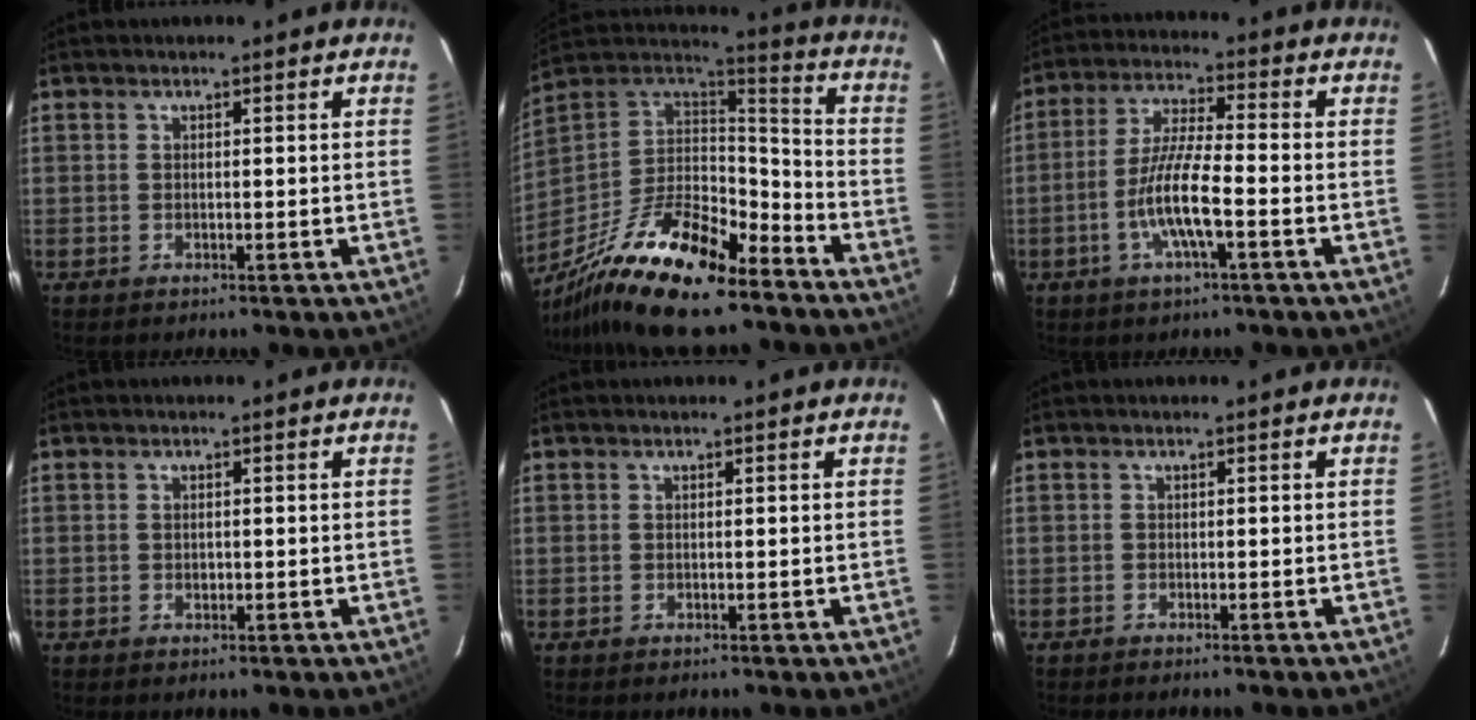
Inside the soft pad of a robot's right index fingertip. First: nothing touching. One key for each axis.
{"total": 24.4, "fx": -17.2, "fy": 7.5, "fz": 15.6, "tx": -0.309, "ty": -0.026, "tz": -0.299}
{"total": 9.0, "fx": -3.4, "fy": 1.1, "fz": 8.3, "tx": -0.170, "ty": -0.002, "tz": -0.064}
{"total": 0.8, "fx": -0.1, "fy": 0.7, "fz": 0.5, "tx": -0.007, "ty": 0.002, "tz": 0.000}
{"total": 0.0}
{"total": 0.8, "fx": -0.8, "fy": -0.1, "fz": 0.2, "tx": -0.006, "ty": -0.002, "tz": -0.012}